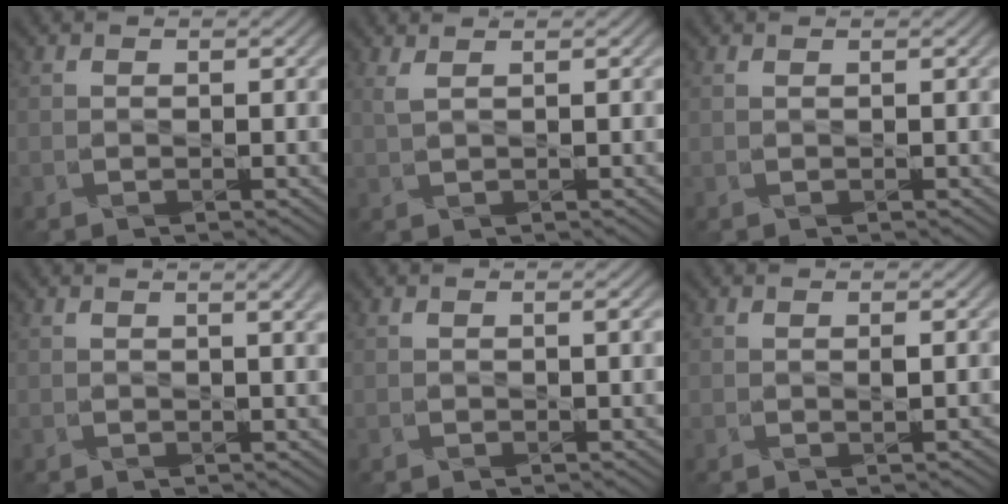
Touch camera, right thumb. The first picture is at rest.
{"total": 1.5, "force": [1.4, -0.1, 0.1], "torque": [0.002, 0.001, 0.028]}
{"total": 0.7, "force": [0.5, -0.2, -0.4], "torque": [0.011, 0.002, 0.010]}
{"total": 4.5, "force": [2.1, 1.6, 3.7], "torque": [-0.025, 0.008, 0.022]}
{"total": 0.9, "force": [0.5, 0.1, 0.7], "torque": [-0.008, 0.004, 0.009]}
{"total": 0.5, "force": [0.4, -0.2, -0.3], "torque": [0.007, 0.004, 0.009]}